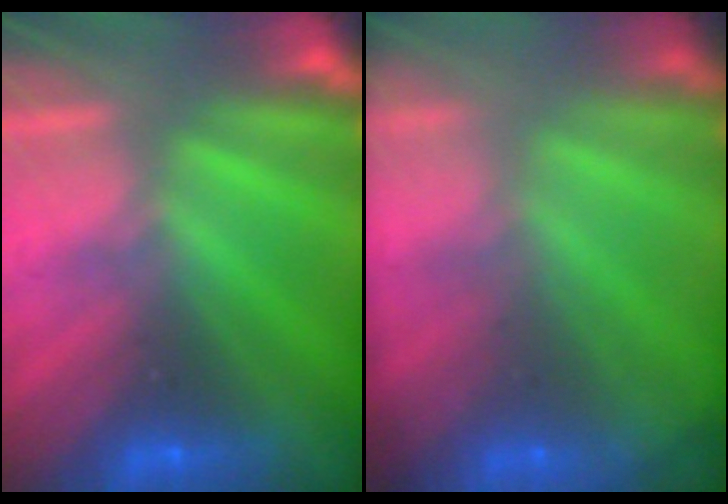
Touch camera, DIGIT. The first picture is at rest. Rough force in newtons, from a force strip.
{"total": 5.7}